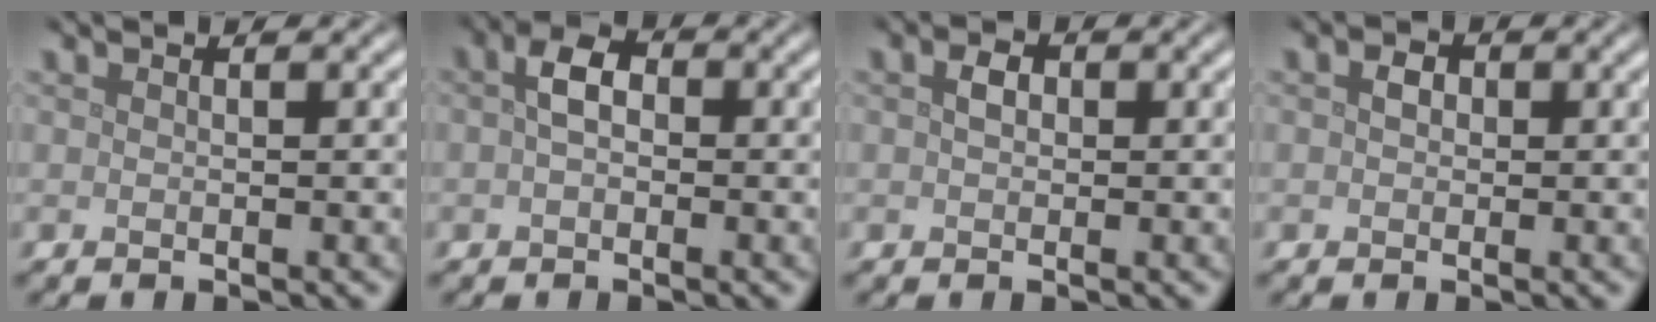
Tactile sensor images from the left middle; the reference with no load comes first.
{"total": 2.6, "force": [0.1, 1.7, 1.9], "torque": [-0.035, 0.006, -0.006]}
{"total": 1.4, "force": [0.2, 1.1, 0.9], "torque": [-0.018, 0.003, -0.001]}
{"total": 1.2, "force": [0.1, 1.0, 0.7], "torque": [-0.011, 0.002, -0.003]}